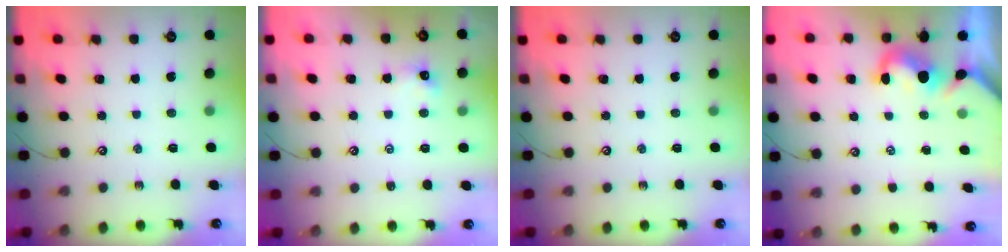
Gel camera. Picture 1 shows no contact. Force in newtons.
{"total": 2.5, "press": 2.4, "slide": 0.7}
{"total": 0.0}
{"total": 1.2, "press": 1.0, "slide": 0.7}